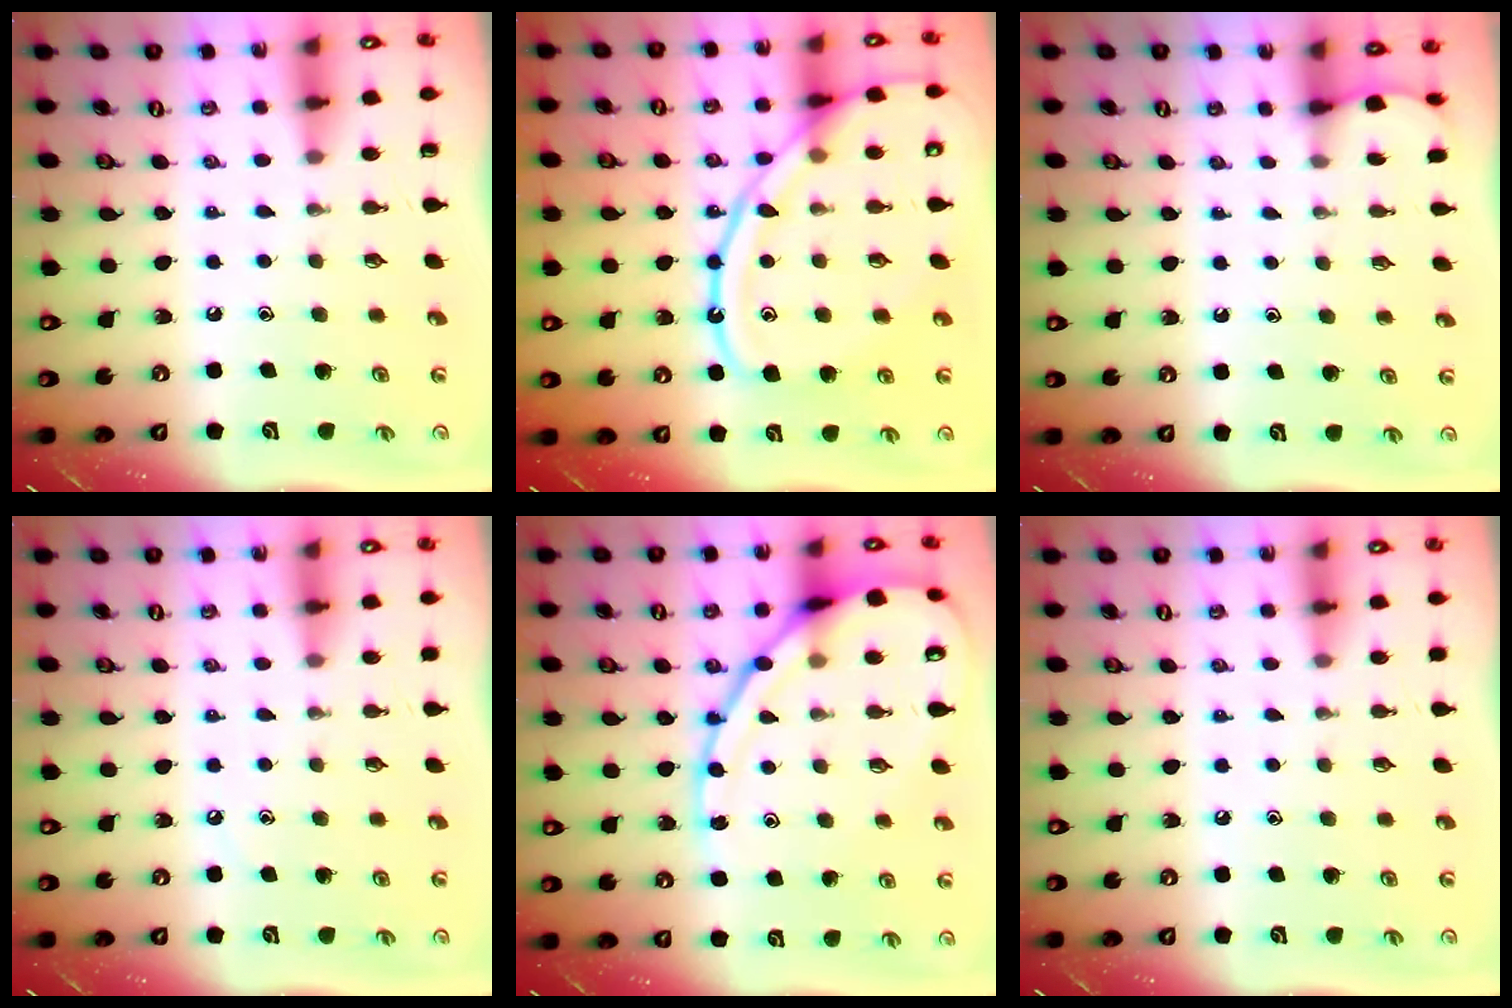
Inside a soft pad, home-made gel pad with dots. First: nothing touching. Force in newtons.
{"total": 18.0, "press": 17.9, "slide": 1.7}
{"total": 1.9, "press": 1.9, "slide": 0.2}
{"total": 2.3, "press": 2.2, "slide": 0.4}
{"total": 16.4, "press": 16.3, "slide": 1.5}
{"total": 2.6, "press": 2.6, "slide": 0.4}